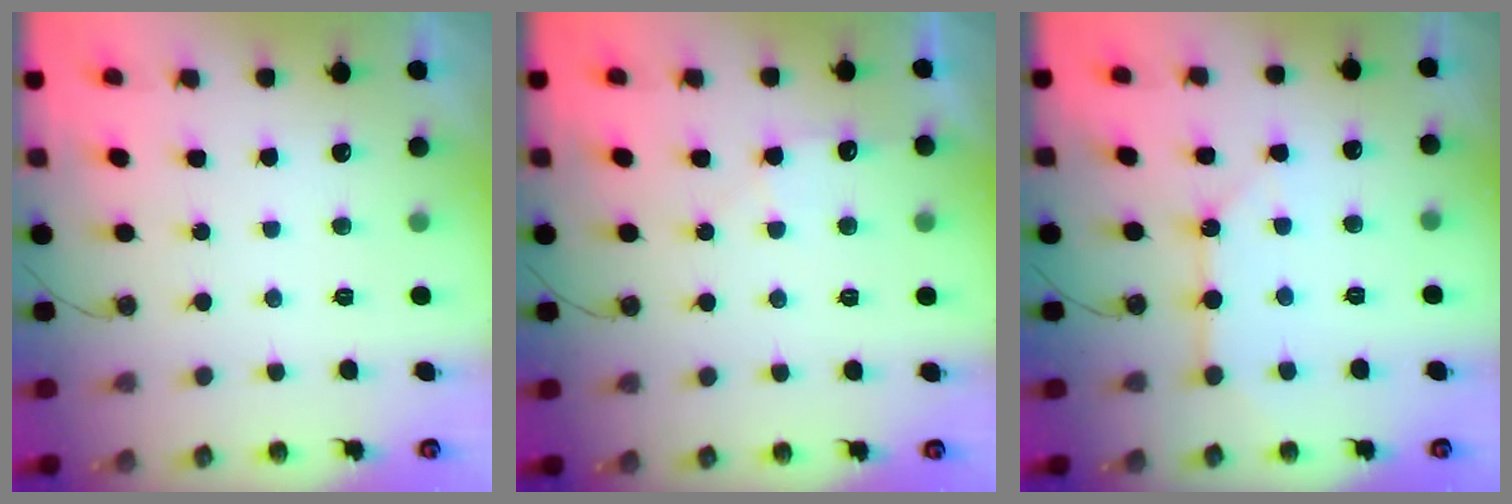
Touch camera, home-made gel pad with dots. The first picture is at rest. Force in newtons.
{"total": 5.5, "press": 5.5, "slide": 0.6}
{"total": 6.2, "press": 6.2, "slide": 0.7}